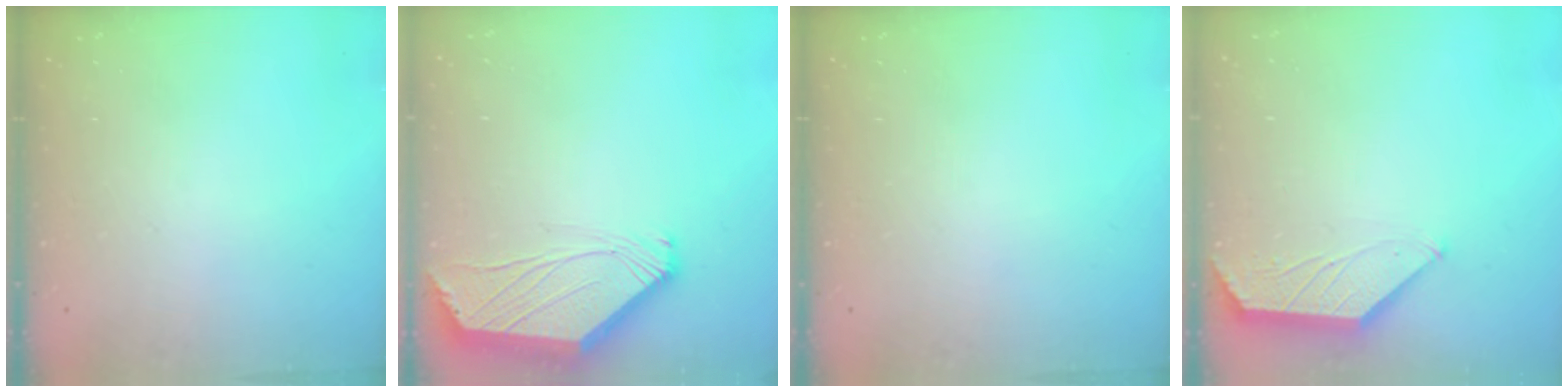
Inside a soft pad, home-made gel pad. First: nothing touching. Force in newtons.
{"total": 2.4, "press": 2.4, "slide": 0.6}
{"total": 0.0}
{"total": 1.0, "press": 0.9, "slide": 0.2}